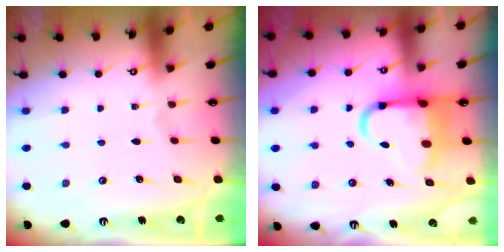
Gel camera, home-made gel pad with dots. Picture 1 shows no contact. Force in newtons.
{"total": 9.8, "press": 9.4, "slide": 2.9}